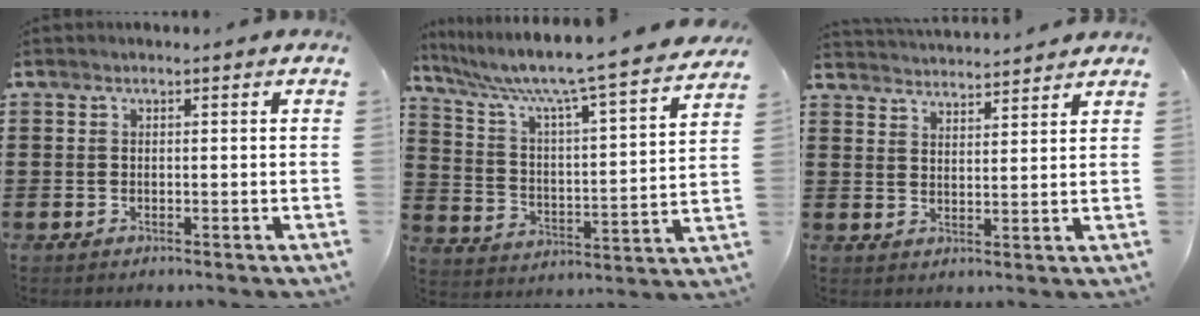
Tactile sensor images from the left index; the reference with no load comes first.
{"total": 8.0, "force": [6.8, -0.3, 4.2], "torque": [-0.113, -0.058, 0.104]}
{"total": 3.2, "force": [3.2, -0.3, -0.4], "torque": [-0.004, -0.018, 0.057]}